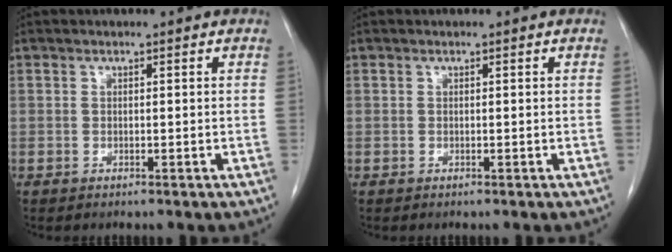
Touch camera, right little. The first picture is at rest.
{"total": 0.0}